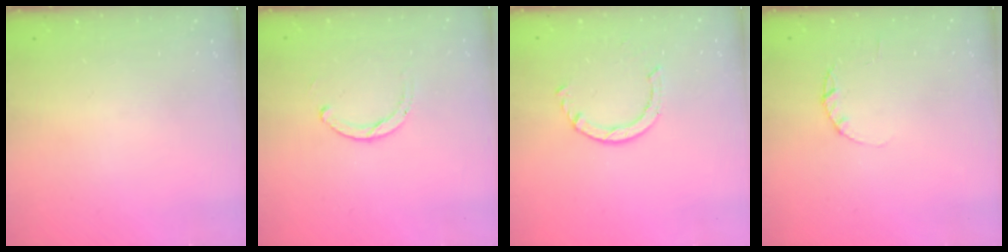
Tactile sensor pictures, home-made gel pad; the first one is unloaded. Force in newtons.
{"total": 1.8, "press": 1.8, "slide": 0.2}
{"total": 2.2, "press": 2.2, "slide": 0.4}
{"total": 2.2, "press": 2.2, "slide": 0.4}